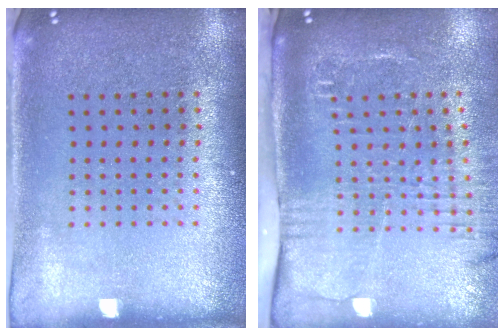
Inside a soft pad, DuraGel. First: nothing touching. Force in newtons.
{"total": 2.7, "press": 2.2, "slide": 1.7}